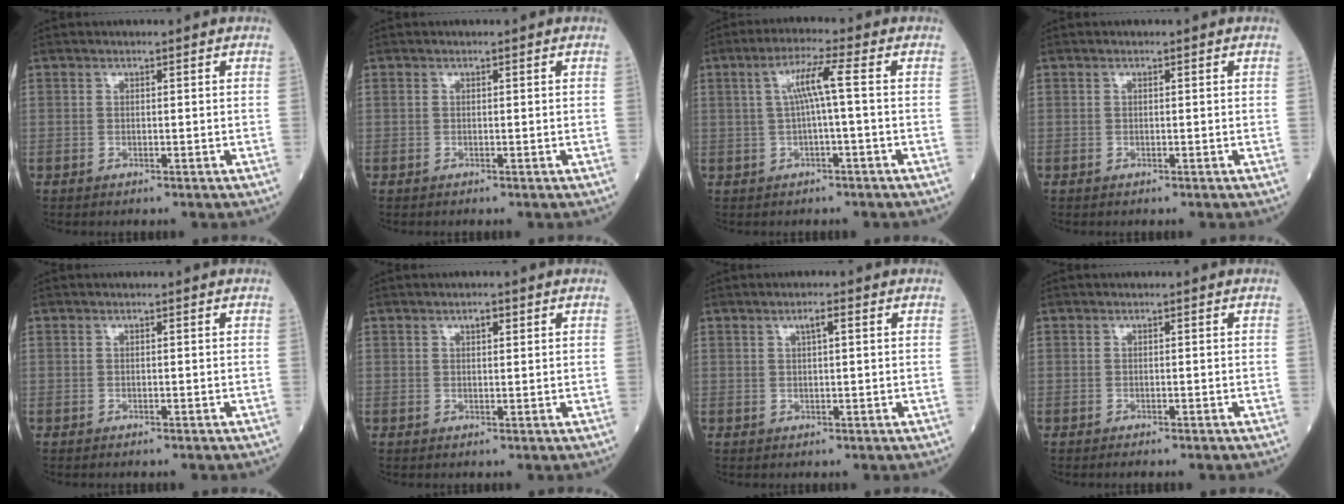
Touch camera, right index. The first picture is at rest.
{"total": 0.0}
{"total": 5.1, "force": [0.4, -0.5, 5.1], "torque": [-0.095, 0.016, 0.013]}
{"total": 0.0}
{"total": 0.8, "force": [-0.8, 0.0, 0.4], "torque": [-0.005, 0.000, -0.009]}
{"total": 1.3, "force": [0.7, 0.5, 1.0], "torque": [-0.016, 0.001, 0.011]}
{"total": 1.8, "force": [0.7, 0.2, 1.6], "torque": [-0.029, 0.003, 0.012]}
{"total": 2.3, "force": [-2.0, 0.1, 1.1], "torque": [-0.014, -0.003, -0.023]}